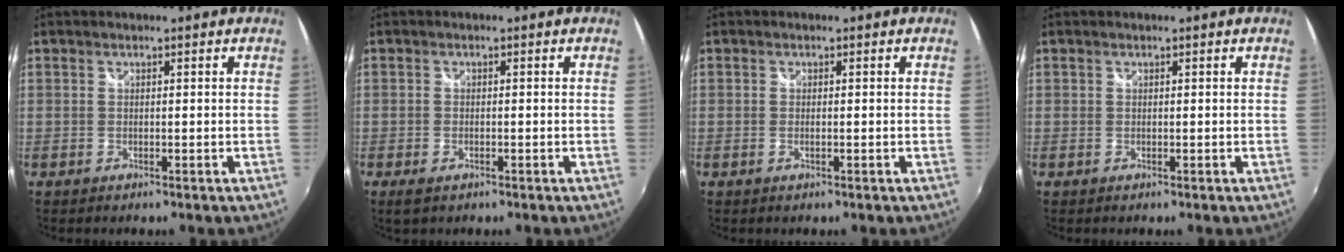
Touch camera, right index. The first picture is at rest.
{"total": 2.3, "force": [-1.4, 1.2, 1.4], "torque": [-0.031, -0.005, -0.024]}
{"total": 0.7, "force": [-0.2, 0.0, 0.6], "torque": [-0.014, 0.001, -0.005]}
{"total": 0.0}